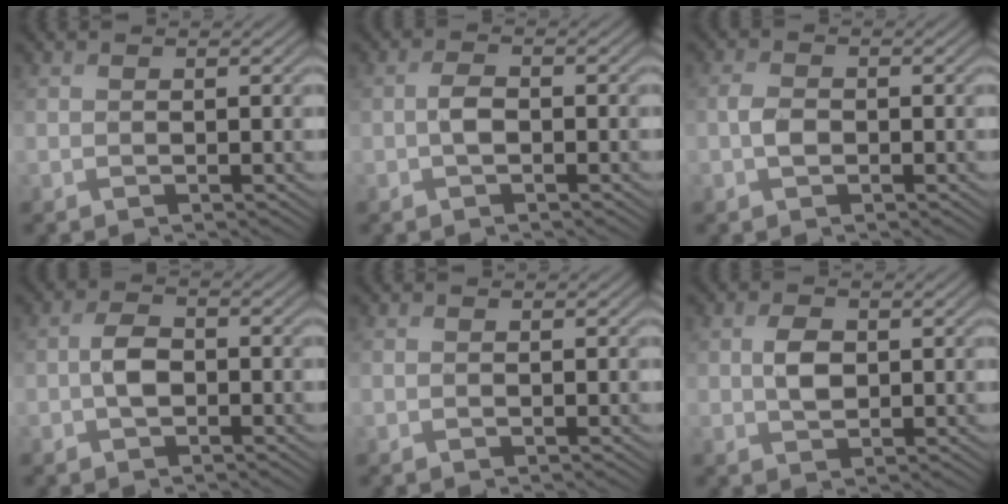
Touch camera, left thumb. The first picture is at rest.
{"total": 1.9, "force": [-0.6, 1.1, 1.5], "torque": [-0.030, 0.005, -0.016]}
{"total": 2.0, "force": [-0.6, 1.4, 1.3], "torque": [-0.032, 0.002, -0.015]}
{"total": 3.0, "force": [-0.8, 1.8, 2.2], "torque": [-0.043, 0.005, -0.020]}
{"total": 0.0}
{"total": 2.9, "force": [0.4, 1.9, 2.1], "torque": [-0.046, 0.000, 0.008]}